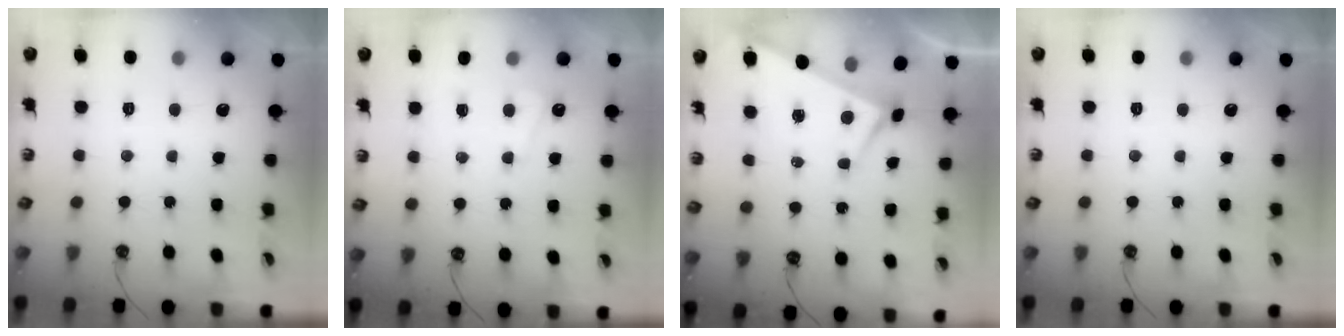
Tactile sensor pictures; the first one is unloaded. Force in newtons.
{"total": 1.6, "press": 1.5, "slide": 0.4}
{"total": 3.9, "press": 3.9, "slide": 0.7}
{"total": 0.0}